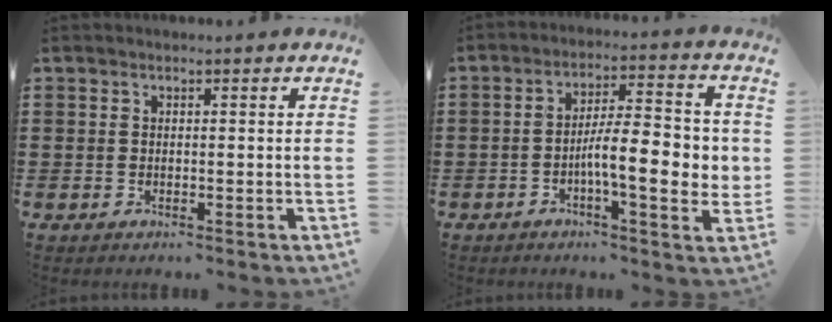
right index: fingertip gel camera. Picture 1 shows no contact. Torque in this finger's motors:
{"motor_torque": [2.14, 0.00, 0.51, 0.13]}